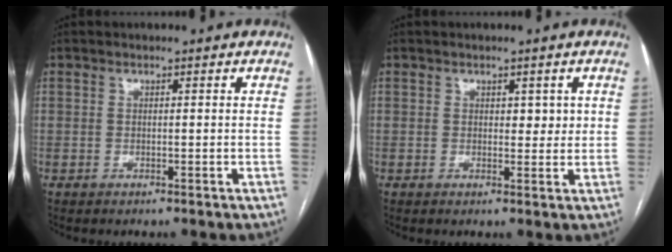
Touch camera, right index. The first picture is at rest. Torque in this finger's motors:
{"motor_torque": [0.33, 0.24, 0.06, 0.02]}